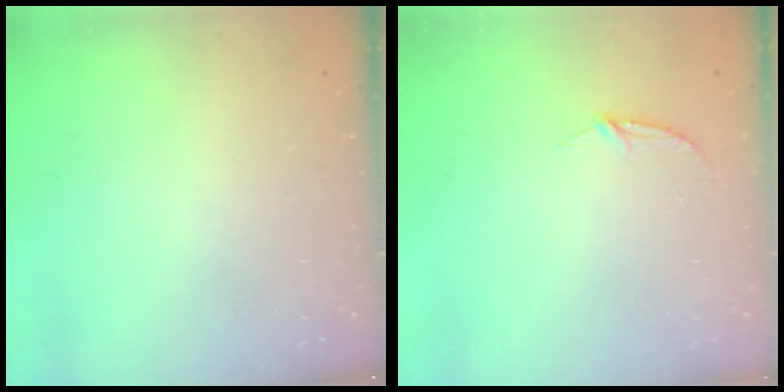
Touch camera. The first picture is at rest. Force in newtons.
{"total": 4.2, "press": 4.2, "slide": 0.5}